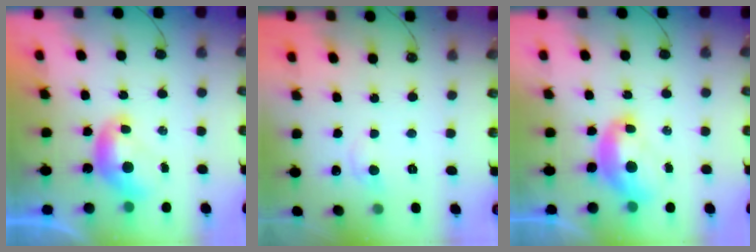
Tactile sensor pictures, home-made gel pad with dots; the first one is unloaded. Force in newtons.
{"total": 1.1, "press": 0.9, "slide": 0.7}
{"total": 2.1, "press": 2.0, "slide": 0.7}